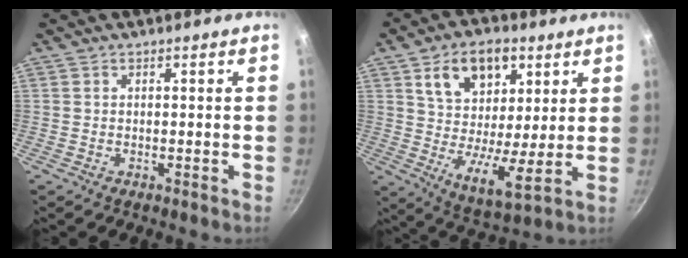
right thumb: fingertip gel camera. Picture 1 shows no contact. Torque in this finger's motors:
{"motor_torque": [-0.85, 1.71, 0.16, -0.01, 0.41]}